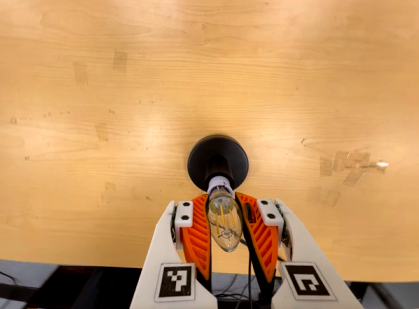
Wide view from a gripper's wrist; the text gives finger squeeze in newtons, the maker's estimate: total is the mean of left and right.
{"total": 20.2, "left": 19.0, "right": 21.5}